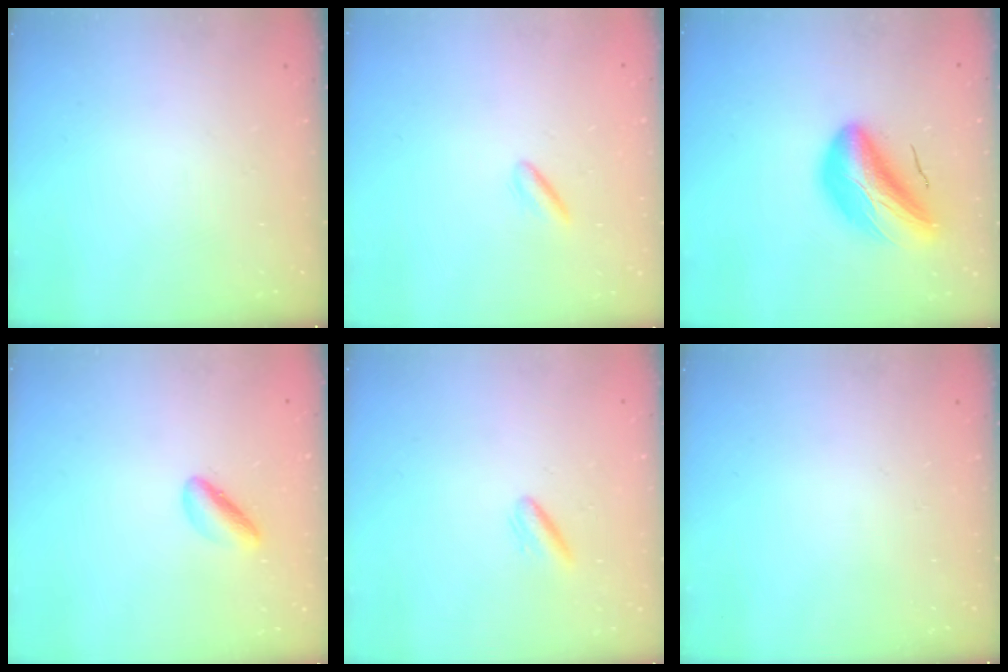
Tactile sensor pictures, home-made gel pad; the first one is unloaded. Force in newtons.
{"total": 1.9, "press": 1.7, "slide": 0.9}
{"total": 12.1, "press": 11.6, "slide": 3.5}
{"total": 3.6, "press": 3.5, "slide": 0.6}
{"total": 3.0, "press": 2.8, "slide": 1.0}
{"total": 0.0}